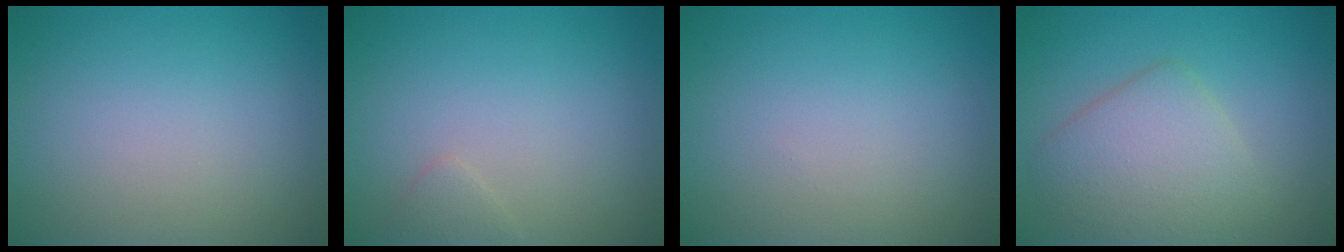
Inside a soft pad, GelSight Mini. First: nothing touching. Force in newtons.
{"total": 0.8, "press": 0.8, "slide": 0.1}
{"total": 0.0}
{"total": 4.8, "press": 4.8, "slide": 0.1}